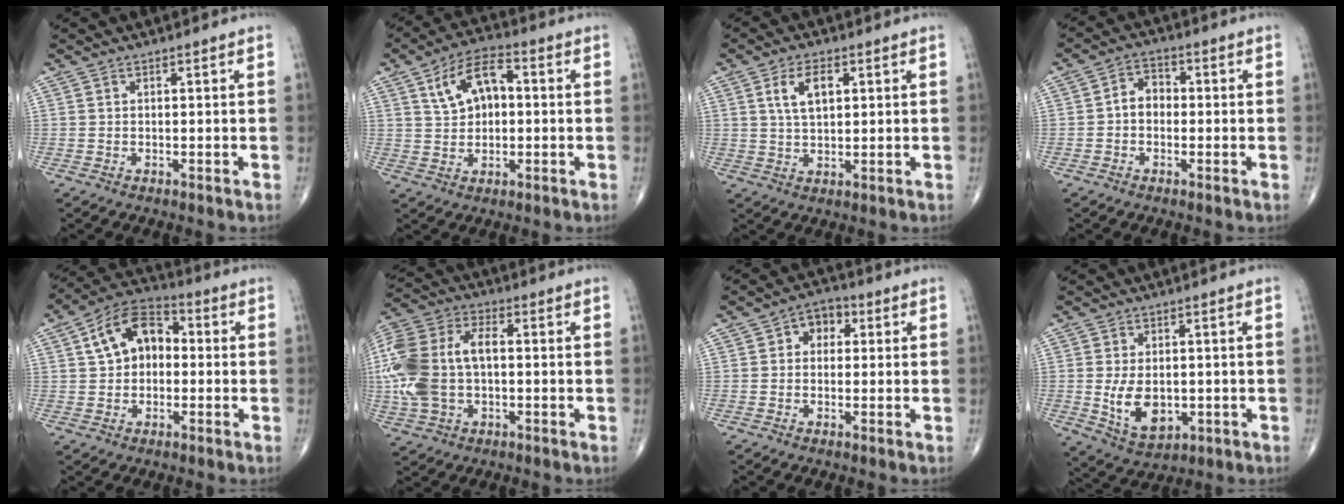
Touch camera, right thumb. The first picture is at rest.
{"total": 9.6, "force": [2.1, 5.7, 7.4], "torque": [-0.112, 0.014, 0.031]}
{"total": 6.2, "force": [2.0, 3.2, 4.8], "torque": [-0.081, -0.005, 0.040]}
{"total": 4.5, "force": [-0.6, 3.5, 2.7], "torque": [-0.023, 0.020, -0.022]}
{"total": 11.3, "force": [1.8, 7.6, 8.2], "torque": [-0.120, 0.027, 0.018]}
{"total": 18.1, "force": [-0.4, 11.1, 14.4], "torque": [-0.332, 0.024, -0.008]}
{"total": 5.1, "force": [1.0, 3.9, 3.1], "torque": [-0.015, 0.012, 0.005]}
{"total": 8.7, "force": [-1.0, 5.5, 6.7], "torque": [-0.101, -0.010, -0.002]}